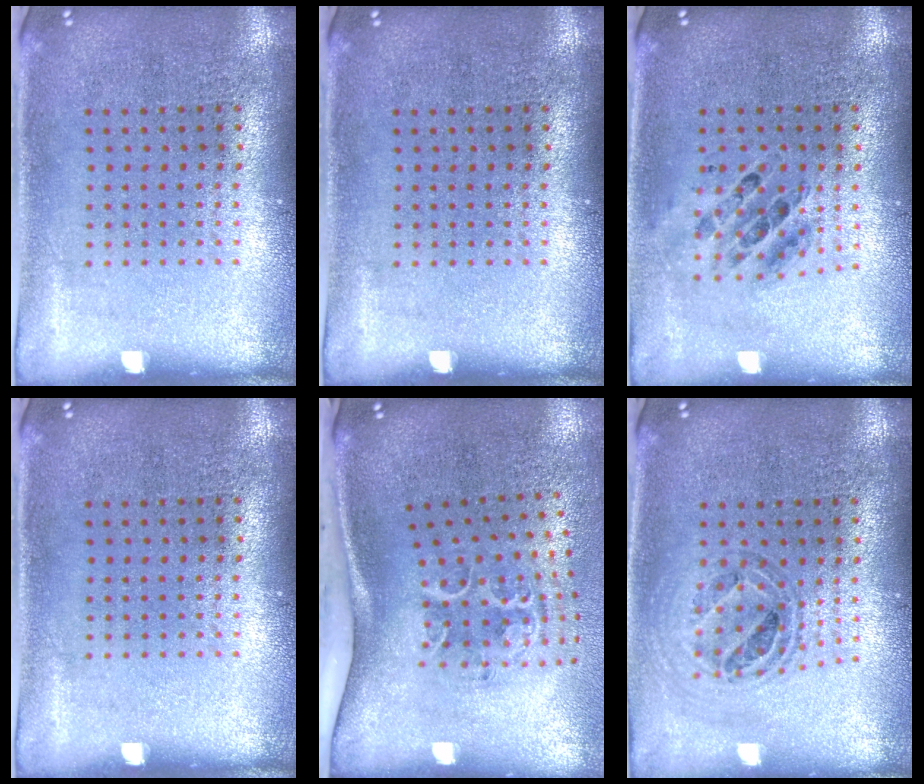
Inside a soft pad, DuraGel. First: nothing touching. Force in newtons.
{"total": 0.0}
{"total": 0.7, "press": 0.7, "slide": 0.2}
{"total": 0.0}
{"total": 2.1, "press": 1.4, "slide": 1.6}
{"total": 0.8, "press": 0.8, "slide": 0.1}